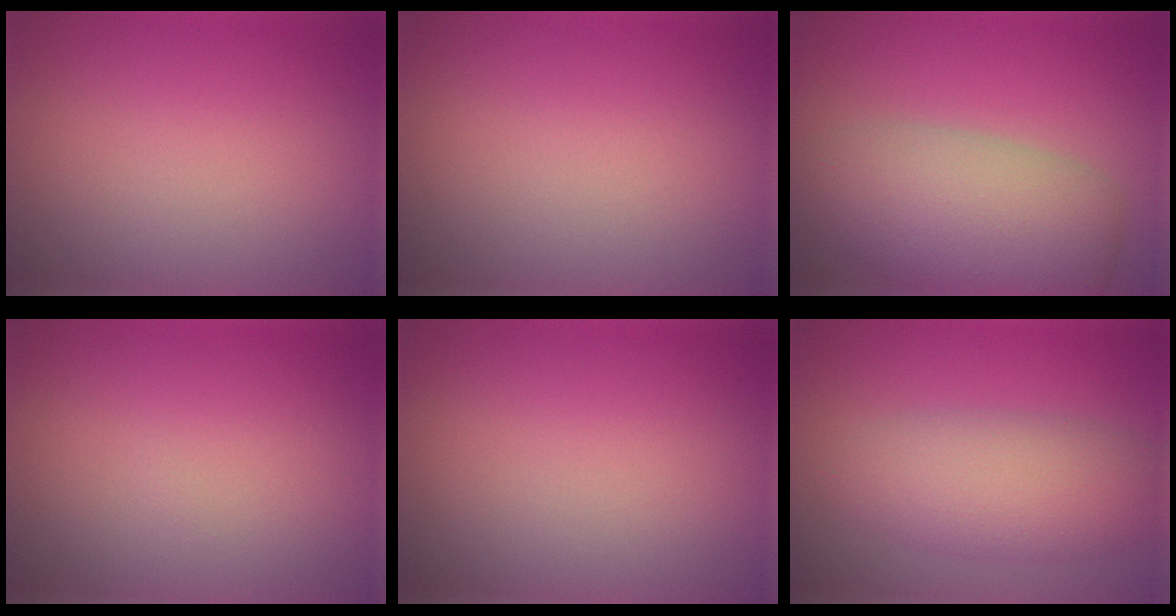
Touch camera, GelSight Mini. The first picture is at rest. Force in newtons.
{"total": 0.0}
{"total": 8.0, "press": 8.0, "slide": 0.4}
{"total": 0.0}
{"total": 0.0}
{"total": 5.2, "press": 5.2, "slide": 0.1}